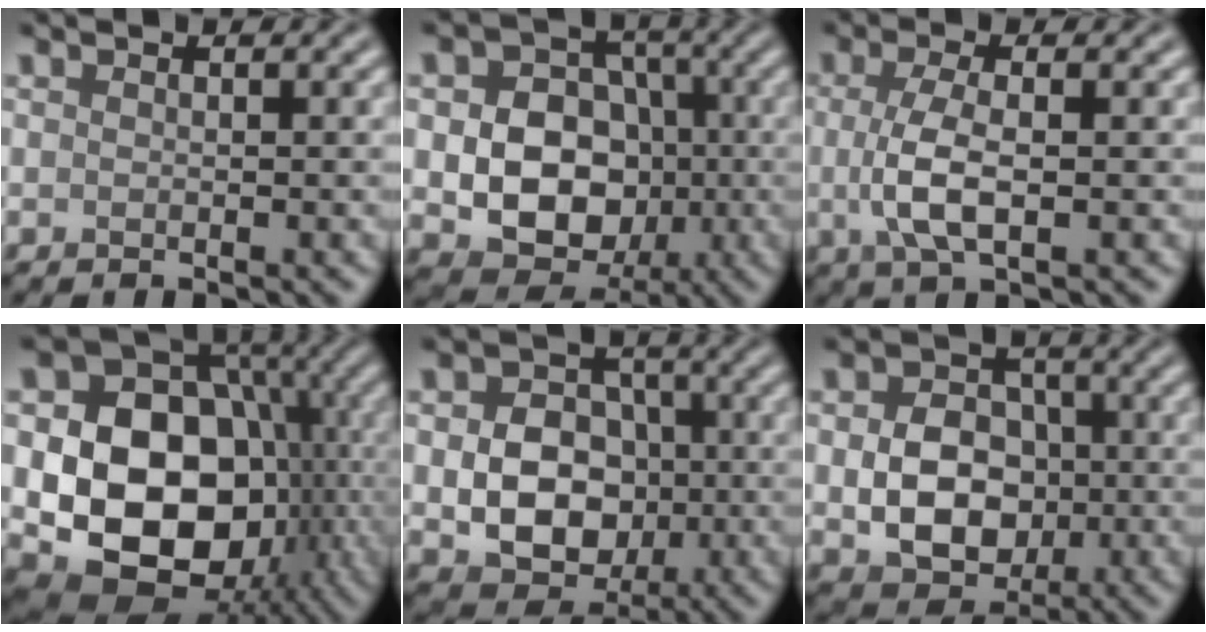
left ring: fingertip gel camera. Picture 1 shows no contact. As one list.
[{"total": 9.2, "force": [-1.3, 7.5, 5.2], "torque": [-0.062, -0.004, -0.037]}, {"total": 4.0, "force": [-0.2, 1.4, 3.7], "torque": [-0.083, -0.003, -0.005]}, {"total": 14.7, "force": [-1.7, 11.4, 9.1], "torque": [-0.133, -0.025, -0.027]}, {"total": 8.2, "force": [-1.0, 6.6, 4.6], "torque": [-0.060, -0.006, -0.025]}, {"total": 6.9, "force": [-0.8, 5.5, 4.2], "torque": [-0.071, -0.006, -0.020]}]